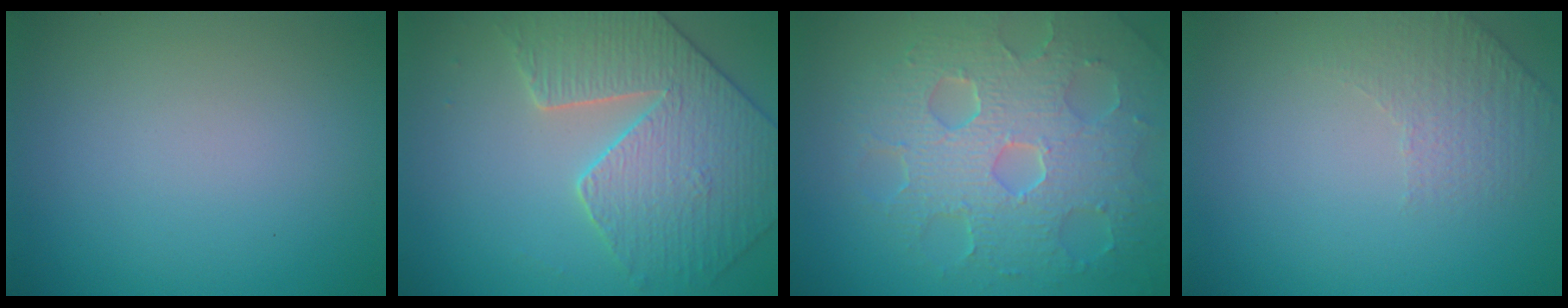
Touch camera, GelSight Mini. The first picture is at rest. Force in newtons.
{"total": 4.8, "press": 4.7, "slide": 0.8}
{"total": 8.6, "press": 6.0, "slide": 6.1}
{"total": 1.5, "press": 1.0, "slide": 1.1}